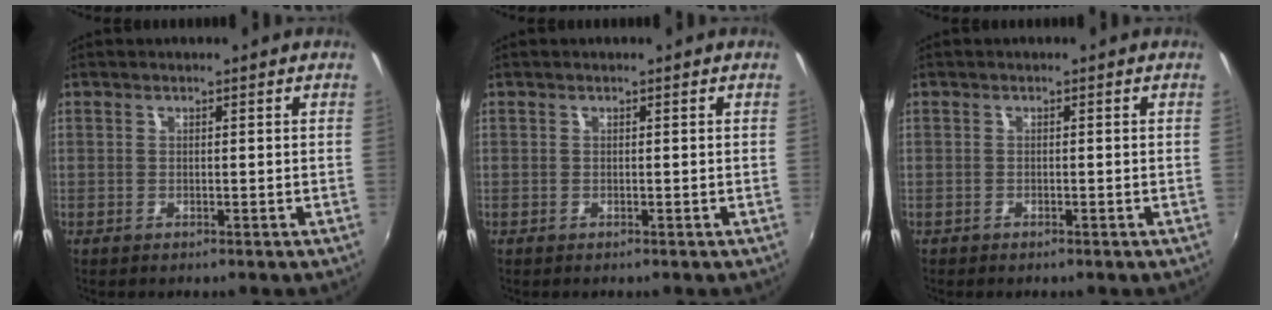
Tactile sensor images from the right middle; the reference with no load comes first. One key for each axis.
{"total": 0.0}
{"total": 0.6, "fx": -0.5, "fy": 0.3, "fz": 0.1, "tx": -0.005, "ty": -0.003, "tz": -0.010}